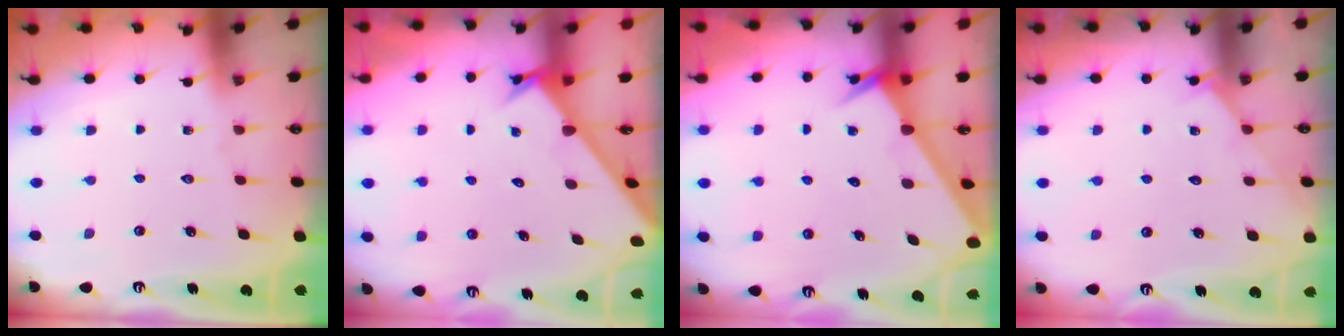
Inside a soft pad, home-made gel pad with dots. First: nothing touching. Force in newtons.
{"total": 2.6, "press": 2.6, "slide": 0.2}
{"total": 2.5, "press": 2.5, "slide": 0.2}
{"total": 2.6, "press": 2.5, "slide": 0.4}